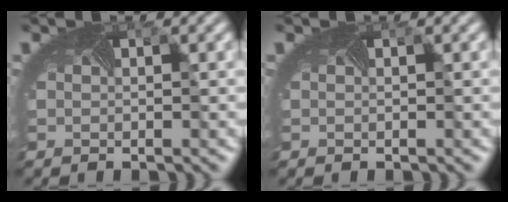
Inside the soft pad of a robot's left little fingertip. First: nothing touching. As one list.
[{"total": 0.0}]